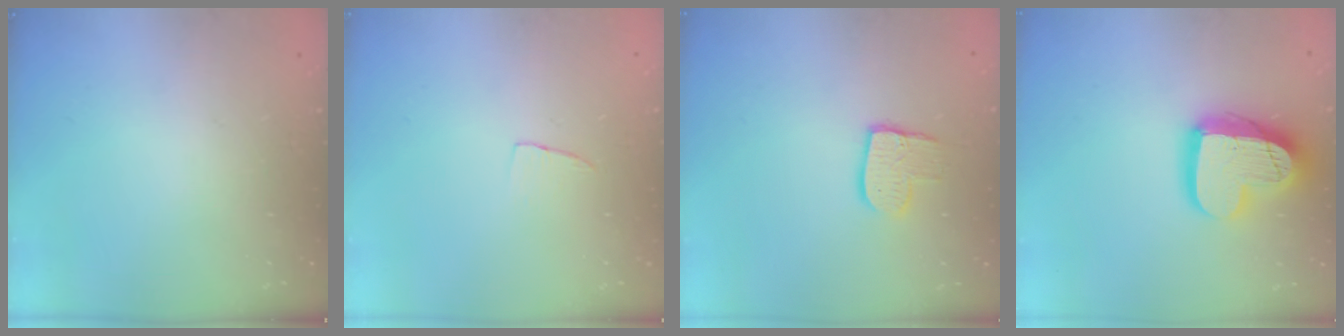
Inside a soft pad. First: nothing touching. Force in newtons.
{"total": 3.2, "press": 3.2, "slide": 0.2}
{"total": 8.9, "press": 8.8, "slide": 0.5}
{"total": 17.4, "press": 17.4, "slide": 1.6}